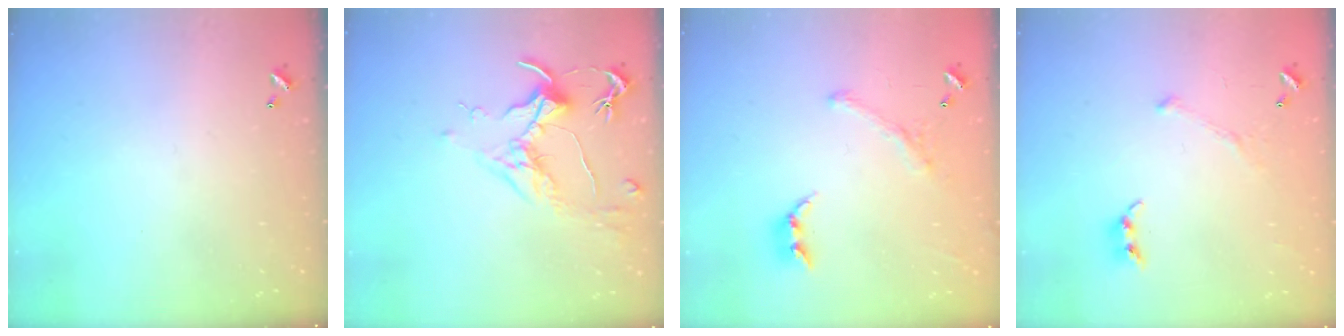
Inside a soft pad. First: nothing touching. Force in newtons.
{"total": 1.8, "press": 1.5, "slide": 0.9}
{"total": 1.2, "press": 0.5, "slide": 1.1}
{"total": 3.9, "press": 3.8, "slide": 0.7}